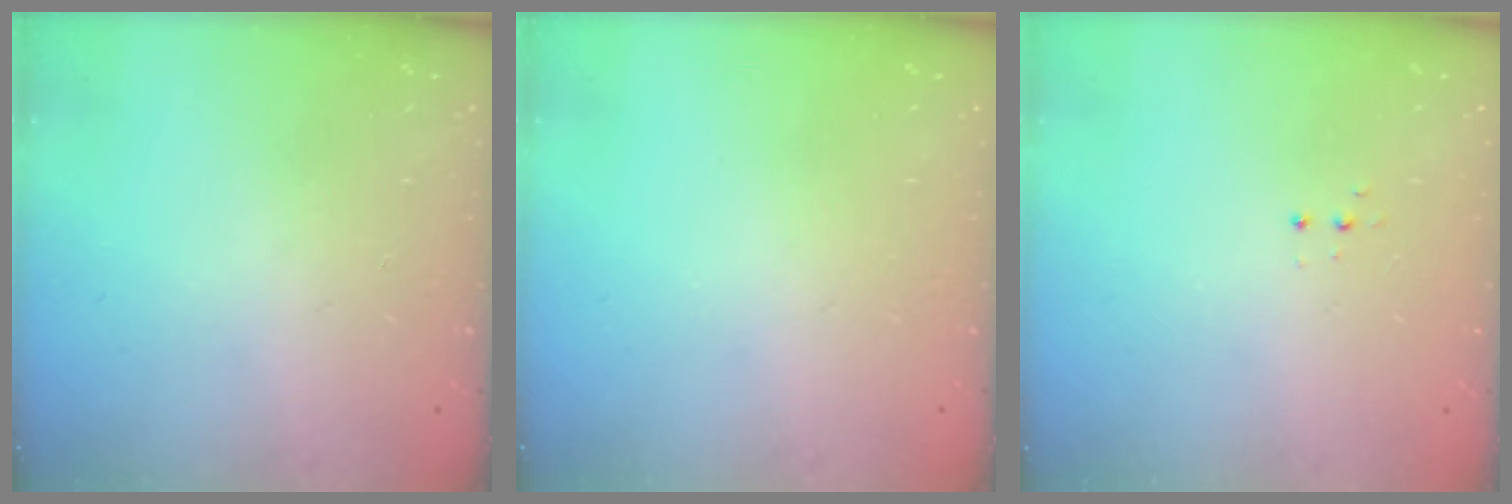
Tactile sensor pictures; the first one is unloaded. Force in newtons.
{"total": 0.0}
{"total": 3.4, "press": 3.3, "slide": 0.7}